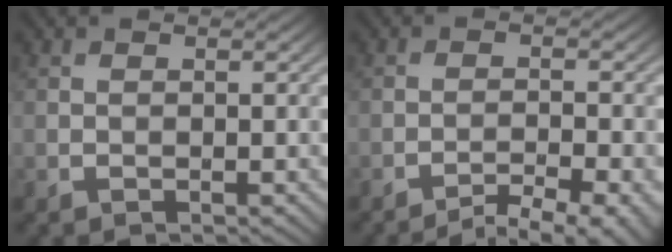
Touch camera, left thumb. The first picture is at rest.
{"total": 4.6, "force": [-3.7, 0.3, 2.7], "torque": [-0.041, 0.006, -0.057]}